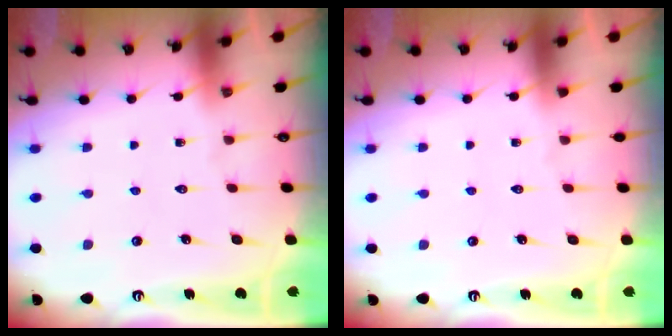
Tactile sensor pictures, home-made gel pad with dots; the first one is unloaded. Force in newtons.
{"total": 0.0}